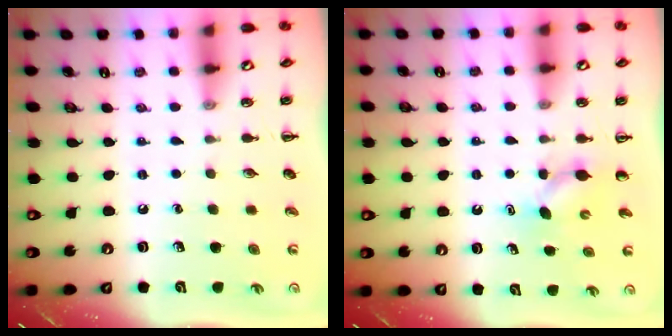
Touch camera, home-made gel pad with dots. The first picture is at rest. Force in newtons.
{"total": 3.4, "press": 3.3, "slide": 0.8}